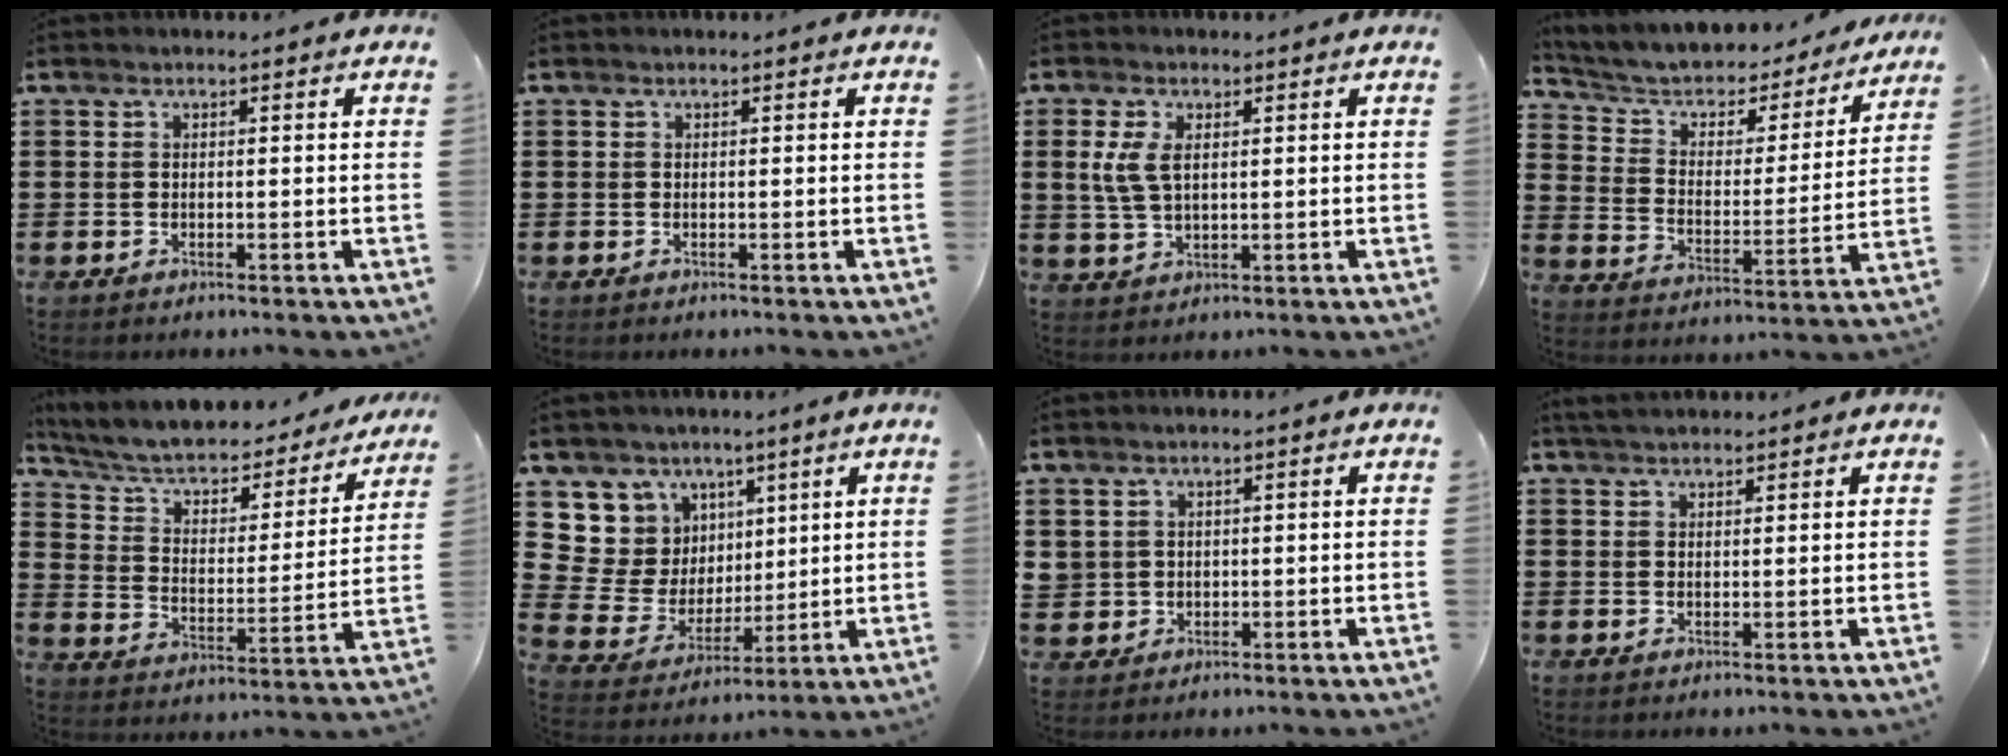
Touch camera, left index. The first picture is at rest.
{"total": 0.0}
{"total": 4.6, "force": [1.3, 2.3, 3.8], "torque": [-0.098, 0.003, 0.018]}
{"total": 4.0, "force": [3.1, 2.4, 1.1], "torque": [-0.048, -0.028, 0.043]}
{"total": 5.4, "force": [4.2, 2.5, 2.3], "torque": [-0.070, -0.033, 0.066]}
{"total": 8.7, "force": [4.3, 7.6, 0.4], "torque": [-0.053, -0.034, 0.091]}
{"total": 1.8, "force": [0.9, 1.6, 0.0], "torque": [-0.010, 0.007, 0.016]}
{"total": 2.3, "force": [2.1, 0.5, 0.7], "torque": [-0.020, 0.004, 0.041]}